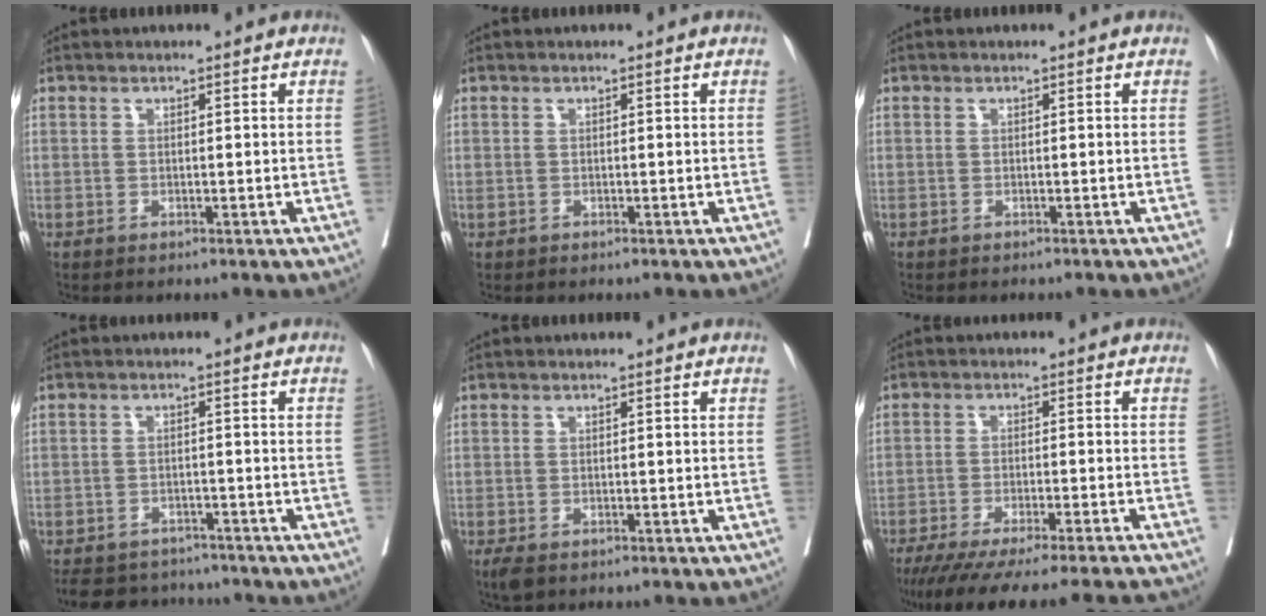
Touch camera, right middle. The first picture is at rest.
{"total": 0.0}
{"total": 1.2, "force": [-1.1, 0.1, 0.5], "torque": [-0.009, -0.002, -0.014]}
{"total": 9.4, "force": [-8.8, 2.9, 1.9], "torque": [-0.036, 0.006, -0.118]}
{"total": 2.6, "force": [-1.8, 1.2, 1.4], "torque": [-0.030, -0.008, -0.028]}
{"total": 18.9, "force": [-16.7, -1.1, 8.8], "torque": [-0.106, -0.067, -0.240]}